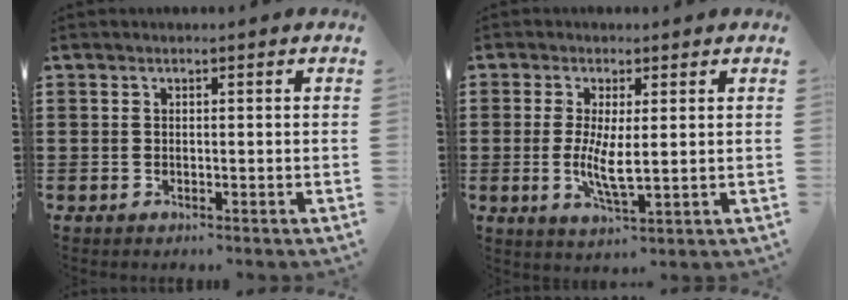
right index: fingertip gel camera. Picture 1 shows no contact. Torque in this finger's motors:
{"motor_torque": [0.47, 1.65, -0.04, 0.01]}